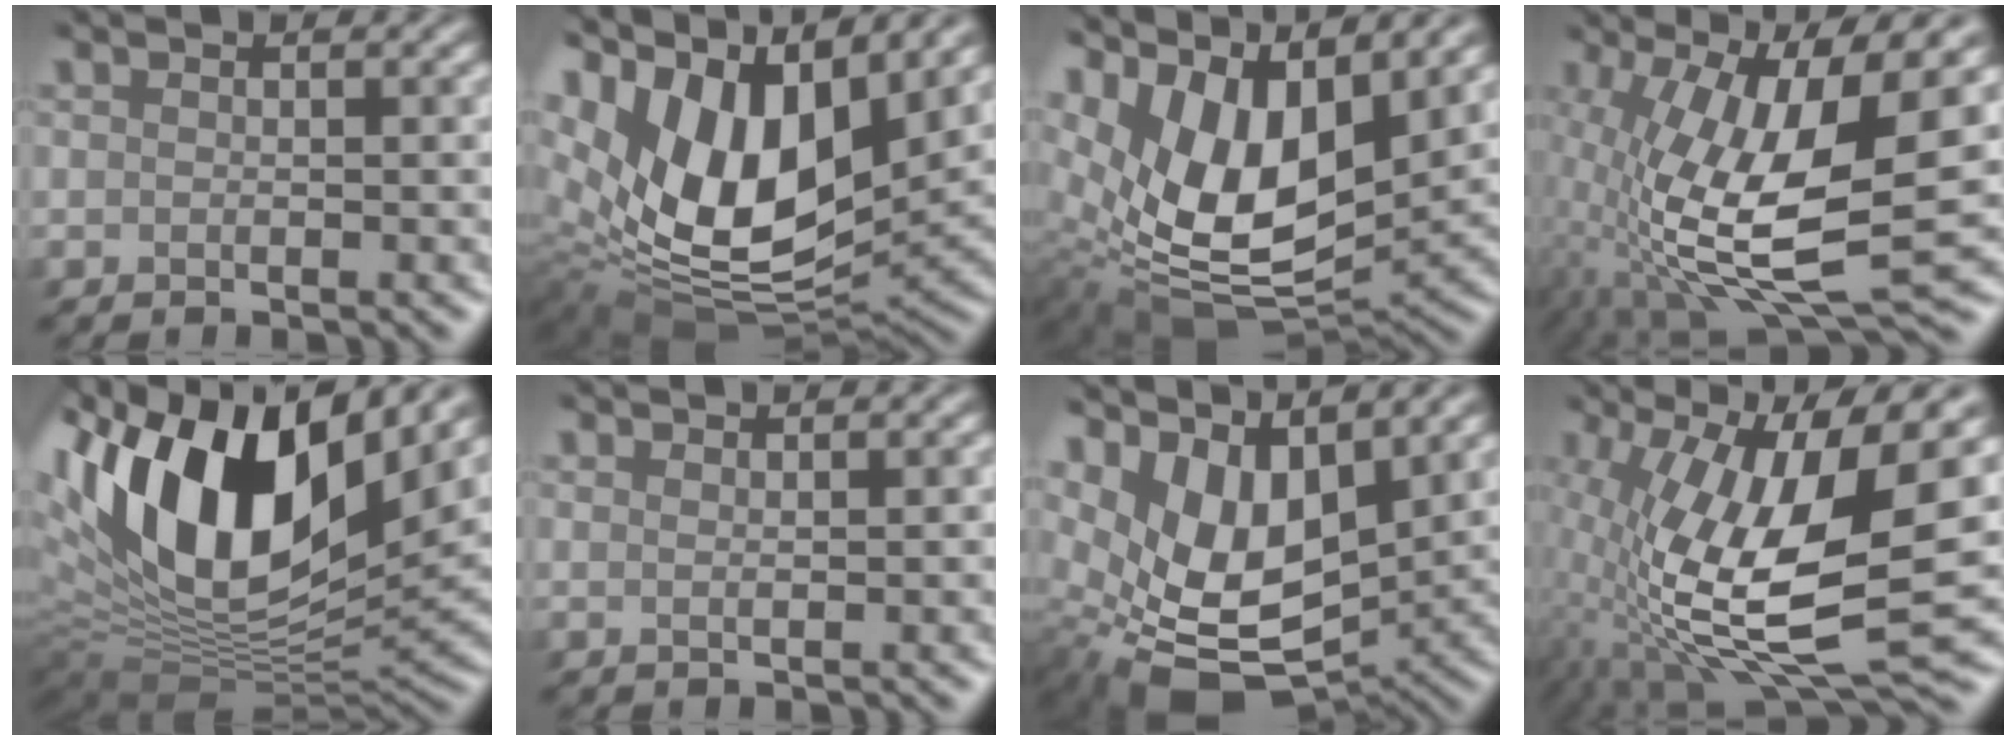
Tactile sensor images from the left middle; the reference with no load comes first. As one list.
[{"total": 14.8, "force": [5.6, 8.1, 11.0], "torque": [-0.227, 0.014, 0.108]}, {"total": 11.7, "force": [4.7, 6.1, 8.9], "torque": [-0.174, -0.010, 0.092]}, {"total": 12.8, "force": [-0.6, 4.5, 12.0], "torque": [-0.246, -0.012, -0.014]}, {"total": 16.0, "force": [5.8, 7.4, 12.9], "torque": [-0.237, 0.018, 0.093]}, {"total": 0.5, "force": [0.5, -0.1, 0.2], "torque": [-0.003, 0.002, 0.006]}, {"total": 8.8, "force": [2.1, 5.3, 6.7], "torque": [-0.136, -0.016, 0.045]}, {"total": 14.1, "force": [0.3, 5.2, 13.1], "torque": [-0.256, -0.010, -0.001]}]